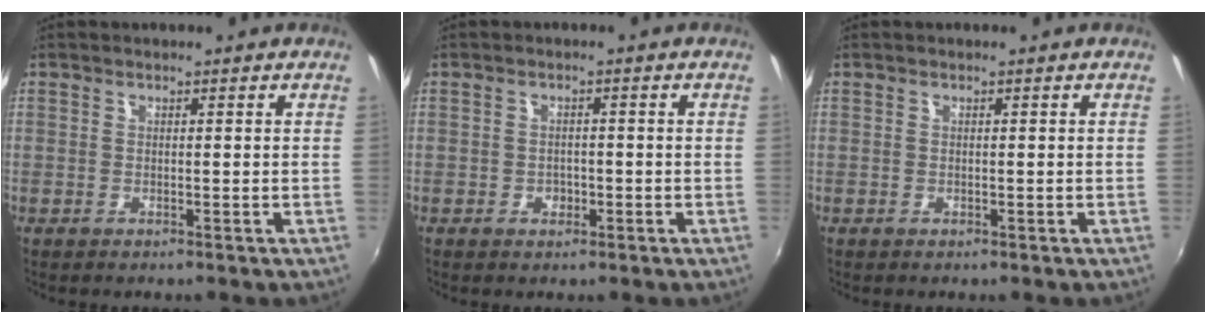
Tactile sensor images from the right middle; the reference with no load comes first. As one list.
[{"total": 2.0, "force": [-0.9, 1.7, 0.7], "torque": [-0.012, 0.001, -0.011]}, {"total": 0.0}]